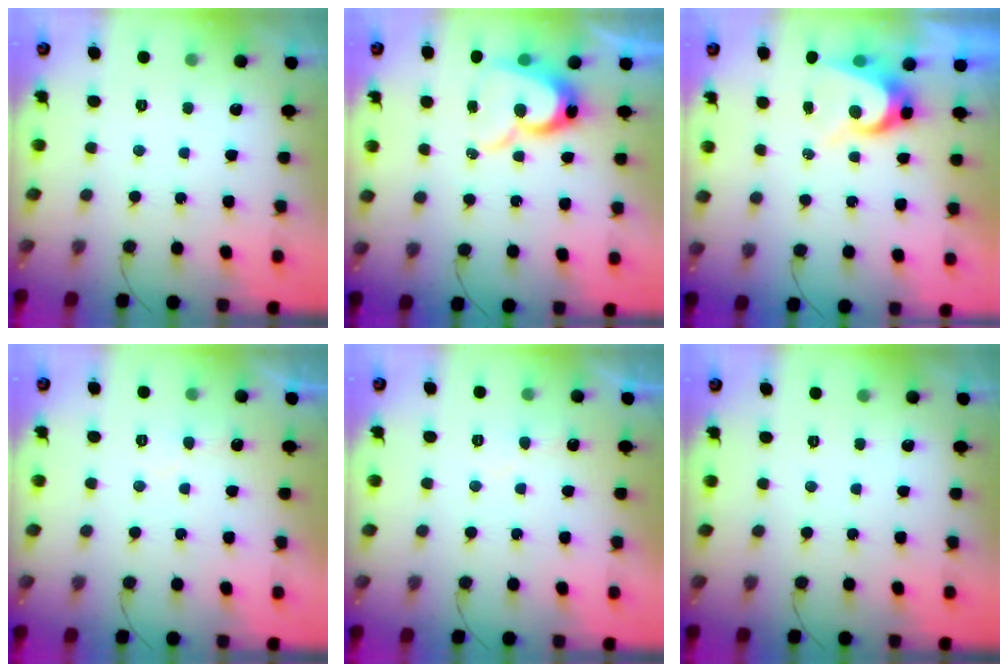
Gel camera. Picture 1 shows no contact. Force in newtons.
{"total": 13.6, "press": 13.5, "slide": 1.5}
{"total": 6.5, "press": 6.5, "slide": 0.7}
{"total": 5.9, "press": 5.9, "slide": 0.3}
{"total": 5.9, "press": 5.9, "slide": 0.3}
{"total": 0.0}